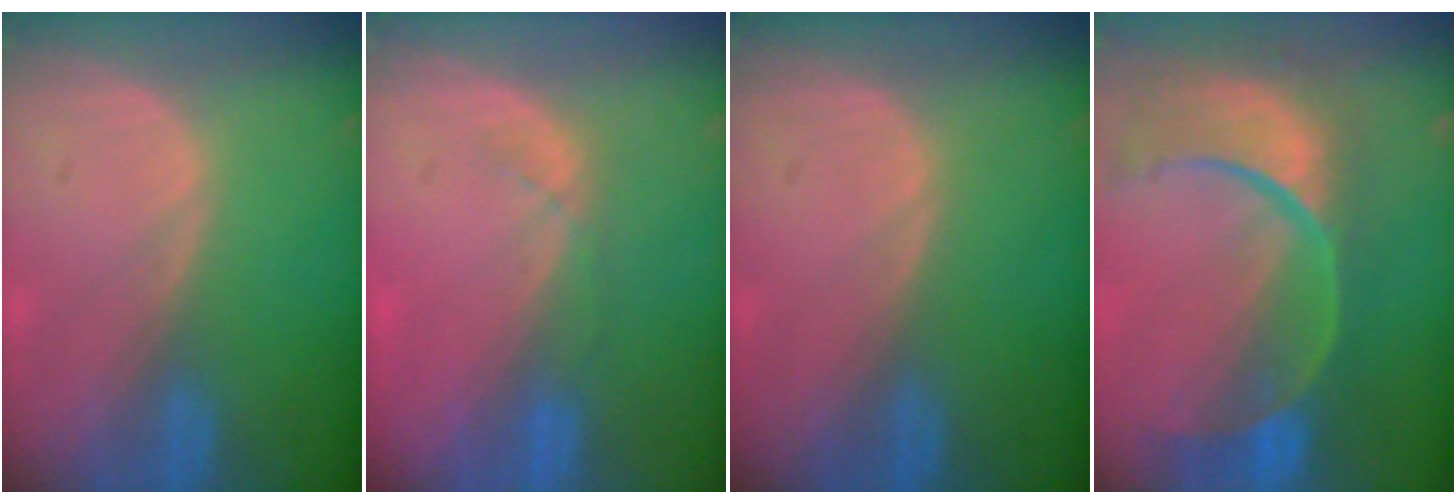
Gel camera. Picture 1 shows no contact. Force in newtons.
{"total": 2.1, "press": 1.9, "slide": 0.9}
{"total": 0.0}
{"total": 13.1, "press": 10.6, "slide": 7.7}